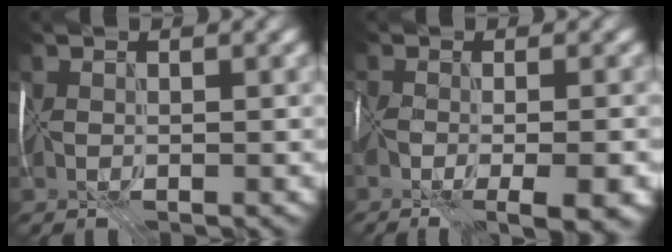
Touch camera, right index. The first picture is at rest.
{"total": 7.3, "force": [-3.2, 2.5, 6.0], "torque": [-0.082, -0.013, -0.037]}